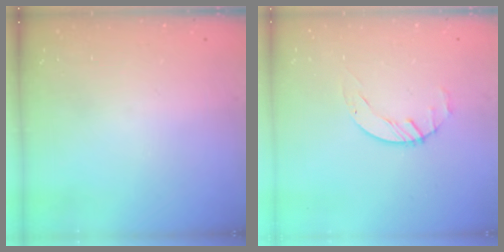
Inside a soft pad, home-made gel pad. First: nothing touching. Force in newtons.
{"total": 1.7, "press": 1.7, "slide": 0.3}